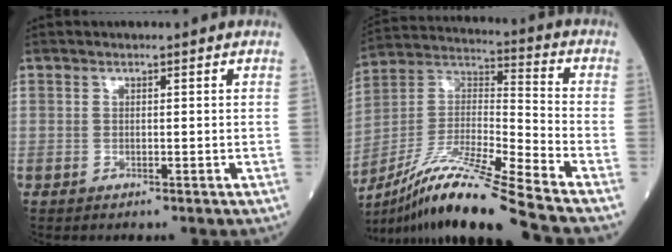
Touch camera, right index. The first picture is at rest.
{"total": 18.7, "force": [-15.1, -1.5, 11.0], "torque": [-0.238, -0.013, -0.280]}